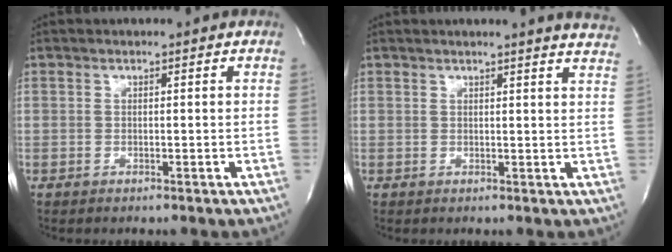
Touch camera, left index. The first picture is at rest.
{"total": 9.8, "force": [9.3, -0.4, 3.3], "torque": [-0.040, -0.040, 0.082]}